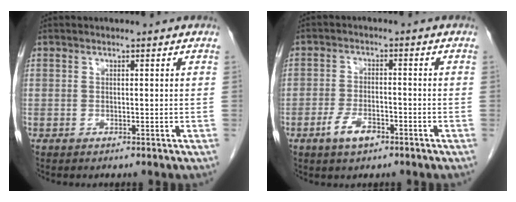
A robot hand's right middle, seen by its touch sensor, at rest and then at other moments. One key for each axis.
{"total": 4.4, "fx": -2.6, "fy": 1.8, "fz": 3.1, "tx": -0.063, "ty": 0.001, "tz": -0.044}